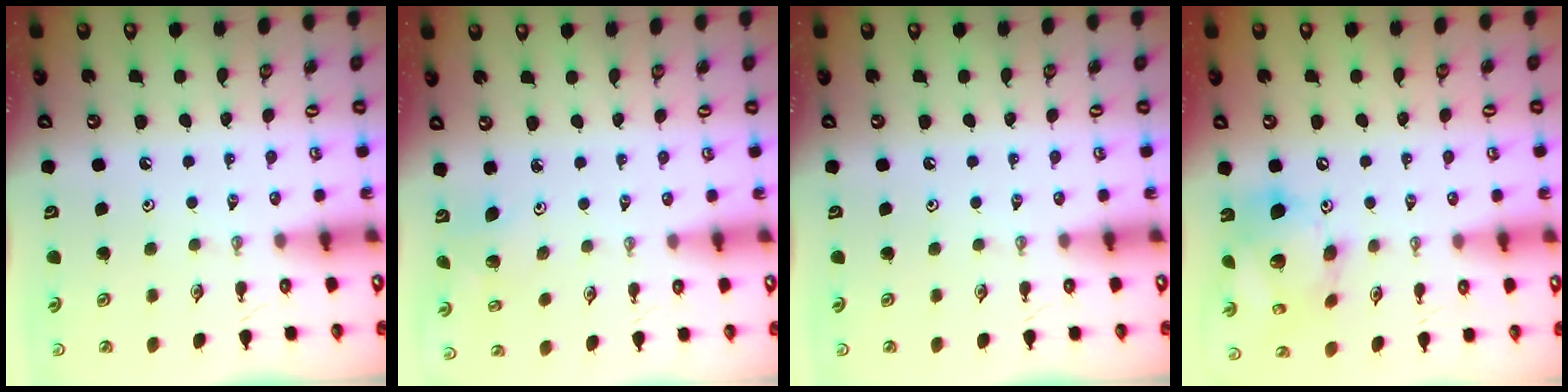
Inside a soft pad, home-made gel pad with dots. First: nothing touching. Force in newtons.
{"total": 3.1, "press": 3.1, "slide": 0.2}
{"total": 0.0}
{"total": 16.5, "press": 16.2, "slide": 3.1}